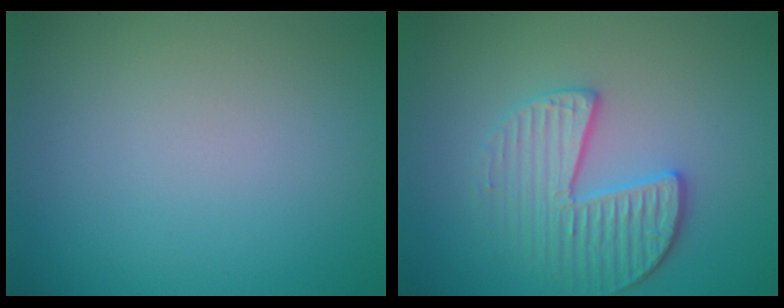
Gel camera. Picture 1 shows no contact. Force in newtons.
{"total": 3.6, "press": 3.4, "slide": 1.2}